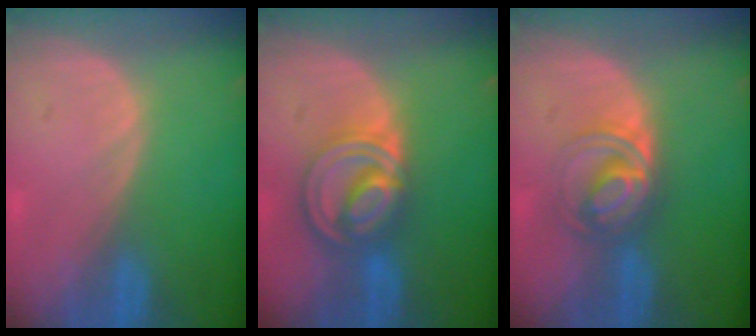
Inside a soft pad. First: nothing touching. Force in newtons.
{"total": 8.6, "press": 7.2, "slide": 4.7}
{"total": 6.0, "press": 5.6, "slide": 2.1}